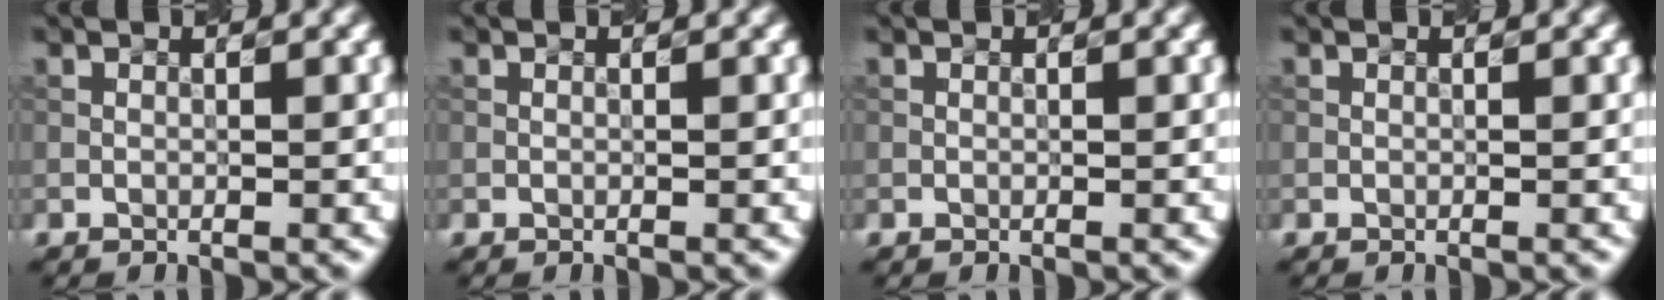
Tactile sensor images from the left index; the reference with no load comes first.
{"total": 0.0}
{"total": 0.0}
{"total": 0.0}